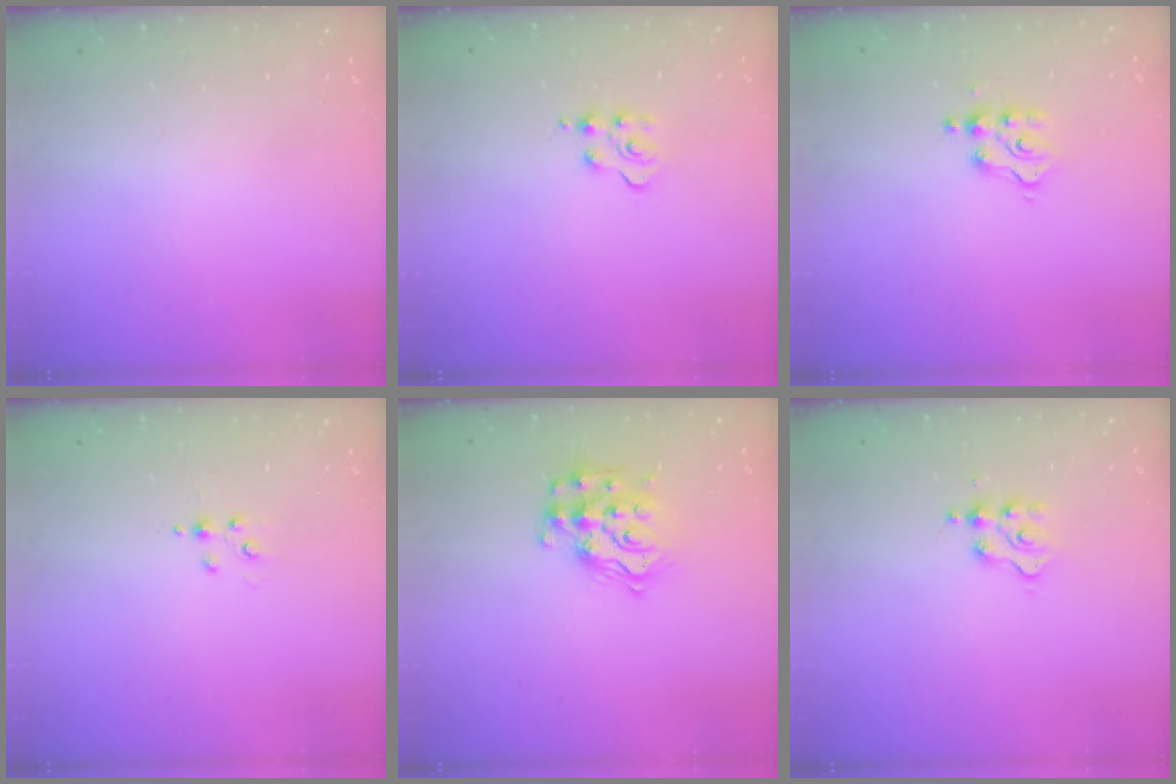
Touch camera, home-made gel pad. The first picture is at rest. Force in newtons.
{"total": 3.2, "press": 3.2, "slide": 0.4}
{"total": 4.5, "press": 4.4, "slide": 0.6}
{"total": 2.8, "press": 2.8, "slide": 0.4}
{"total": 13.4, "press": 13.3, "slide": 0.8}
{"total": 2.6, "press": 2.6, "slide": 0.3}